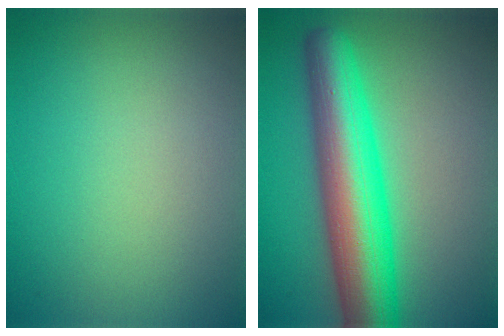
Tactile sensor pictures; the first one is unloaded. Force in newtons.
{"total": 9.9, "press": 9.9, "slide": 0.2}